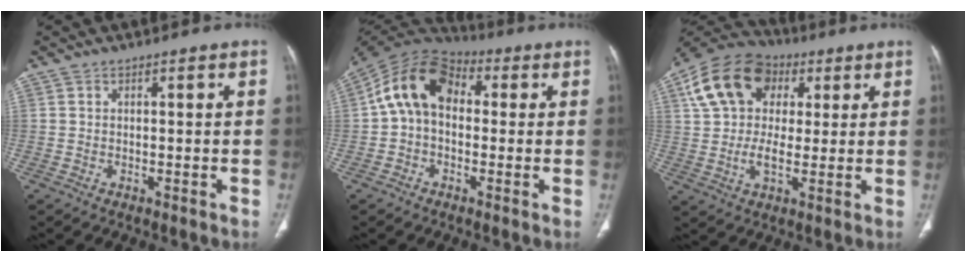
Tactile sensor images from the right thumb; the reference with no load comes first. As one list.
[{"total": 12.3, "force": [0.9, 8.7, 8.7], "torque": [-0.143, 0.038, -0.001]}, {"total": 17.4, "force": [5.8, 12.0, 11.2], "torque": [-0.196, 0.013, 0.096]}]